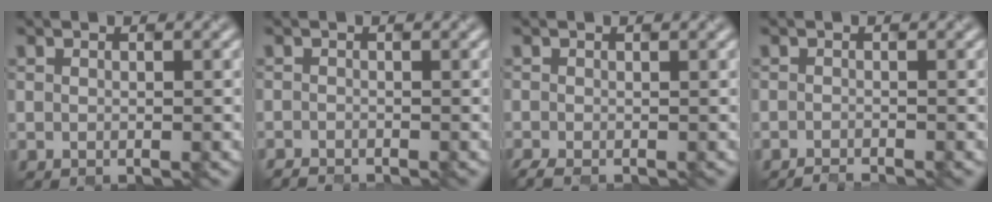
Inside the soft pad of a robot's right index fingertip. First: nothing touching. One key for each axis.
{"total": 0.6, "fx": -0.6, "fy": -0.1, "fz": -0.2, "tx": 0.005, "ty": -0.003, "tz": -0.013}
{"total": 0.7, "fx": -0.5, "fy": 0.1, "fz": 0.5, "tx": -0.015, "ty": -0.003, "tz": -0.012}
{"total": 0.9, "fx": -0.6, "fy": 0.4, "fz": 0.6, "tx": 0.006, "ty": -0.007, "tz": -0.016}